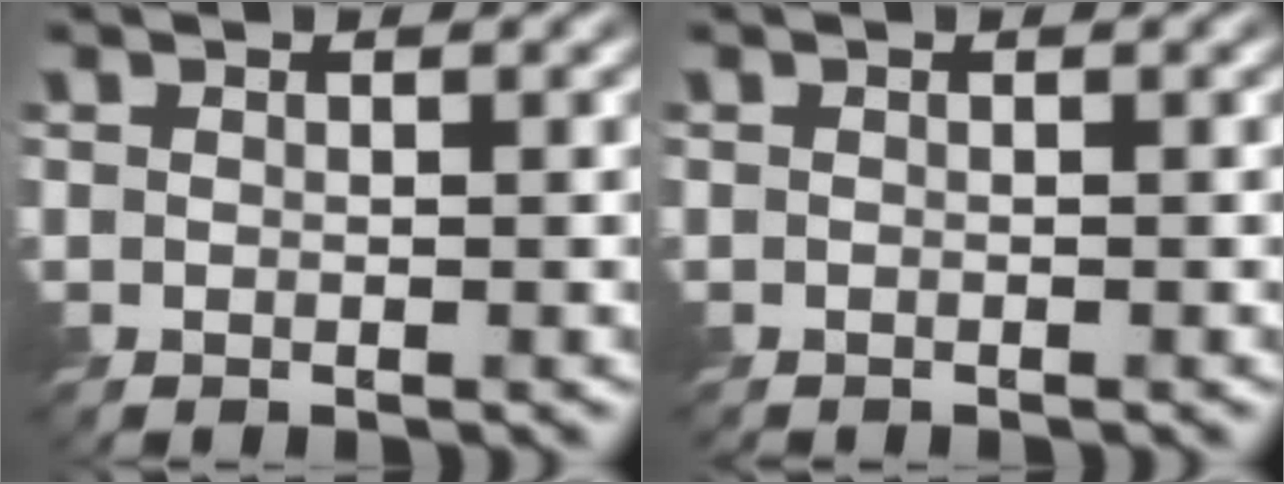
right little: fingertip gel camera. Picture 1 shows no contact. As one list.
[{"total": 0.6, "force": [-0.6, 0.0, 0.0], "torque": [0.003, -0.005, -0.010]}]